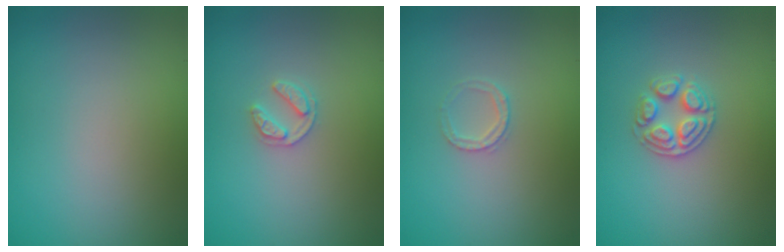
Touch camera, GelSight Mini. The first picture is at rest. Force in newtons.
{"total": 1.8, "press": 1.8, "slide": 0.3}
{"total": 1.4, "press": 1.3, "slide": 0.2}
{"total": 2.7, "press": 2.6, "slide": 0.7}